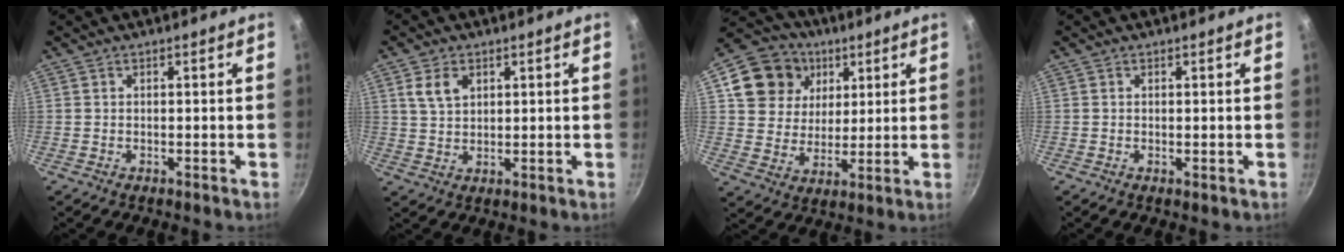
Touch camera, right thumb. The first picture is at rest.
{"total": 4.9, "force": [2.0, 3.3, 3.0], "torque": [-0.044, -0.004, 0.041]}
{"total": 14.2, "force": [5.6, 11.9, 5.4], "torque": [-0.069, -0.007, 0.093]}
{"total": 0.0}